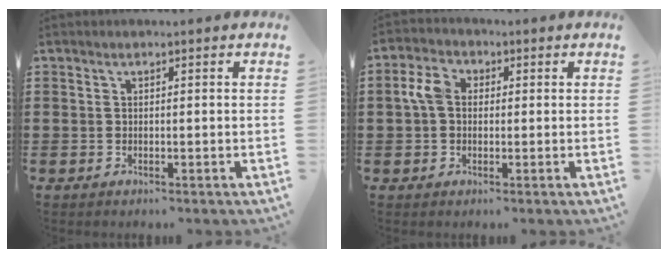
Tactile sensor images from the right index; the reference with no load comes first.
{"total": 4.3, "force": [0.4, 3.1, 3.0], "torque": [-0.080, 0.007, 0.000]}